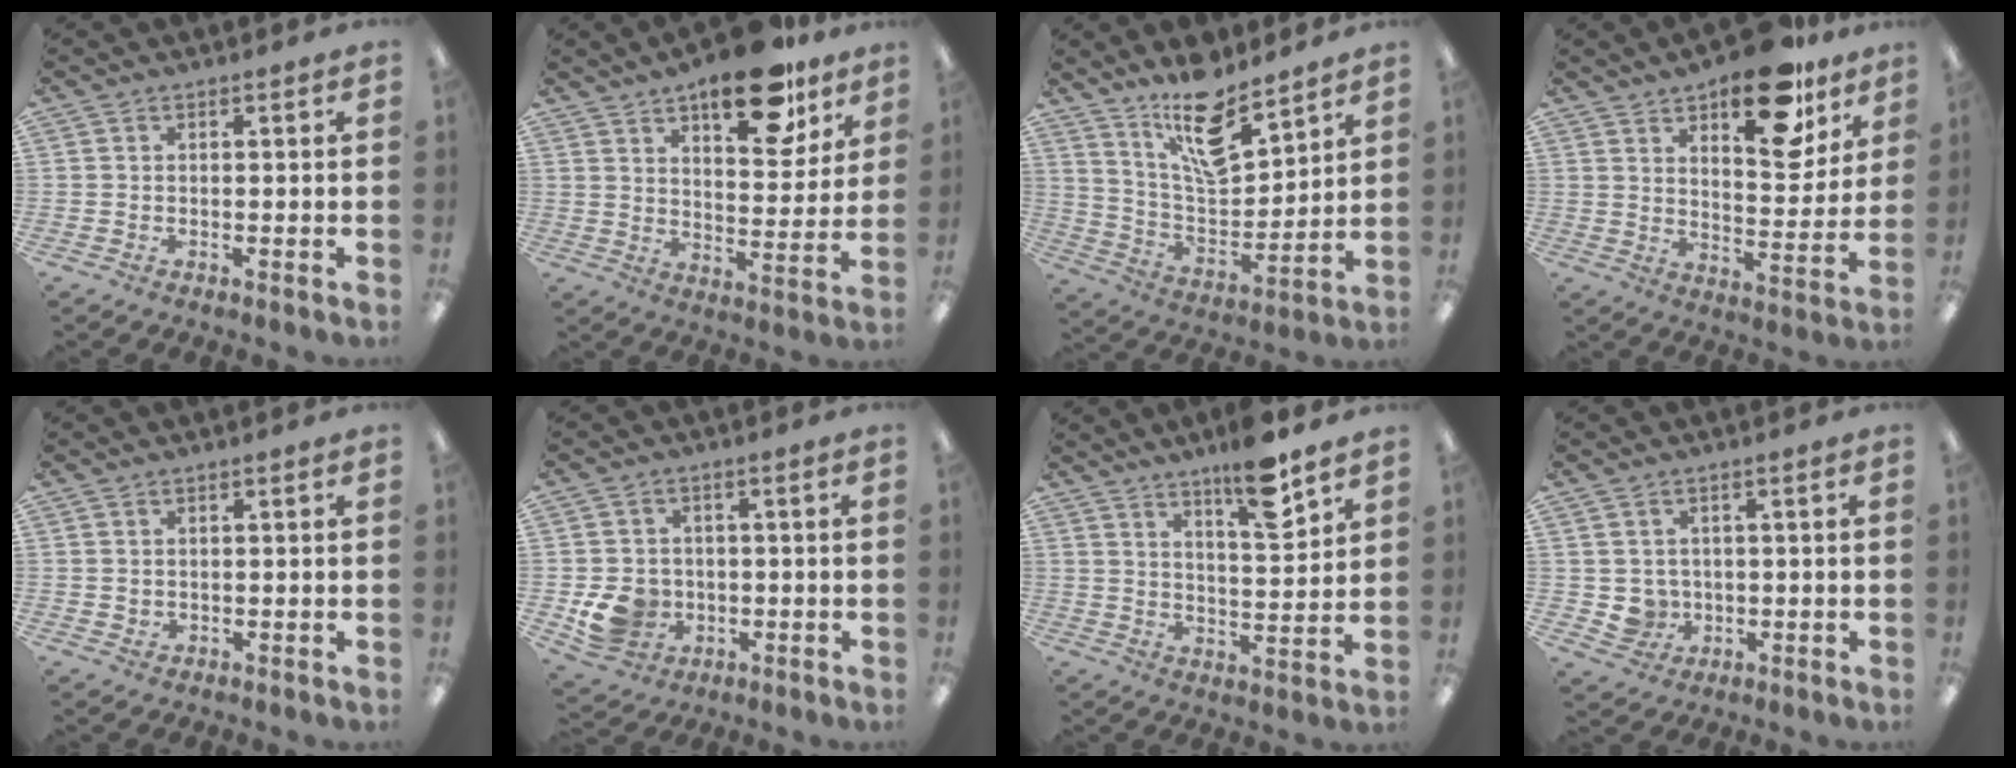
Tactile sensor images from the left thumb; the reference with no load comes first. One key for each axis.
{"total": 17.4, "fx": 11.9, "fy": 7.3, "fz": 10.3, "tx": -0.125, "ty": -0.069, "tz": 0.195}
{"total": 15.6, "fx": 11.9, "fy": 5.4, "fz": 8.6, "tx": -0.154, "ty": -0.074, "tz": 0.205}
{"total": 19.7, "fx": 13.1, "fy": 8.6, "fz": 11.9, "tx": -0.158, "ty": -0.074, "tz": 0.214}
{"total": 1.1, "fx": 0.7, "fy": 0.9, "fz": 0.1, "tx": 0.005, "ty": 0.000, "tz": 0.009}
{"total": 8.5, "fx": -1.9, "fy": 7.6, "fz": 3.5, "tx": -0.074, "ty": 0.012, "tz": -0.027}
{"total": 11.7, "fx": 8.6, "fy": 2.8, "fz": 7.5, "tx": -0.102, "ty": -0.052, "tz": 0.140}
{"total": 3.9, "fx": 0.5, "fy": 3.8, "fz": 0.6, "tx": -0.012, "ty": 0.003, "tz": 0.013}